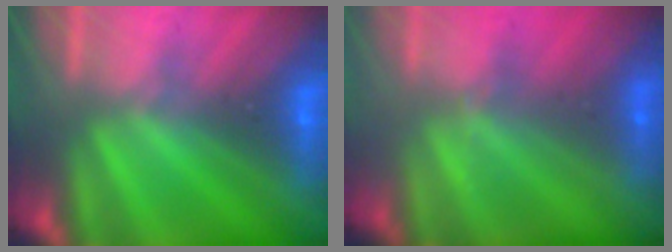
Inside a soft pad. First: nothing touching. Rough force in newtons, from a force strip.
{"total": 2.3}